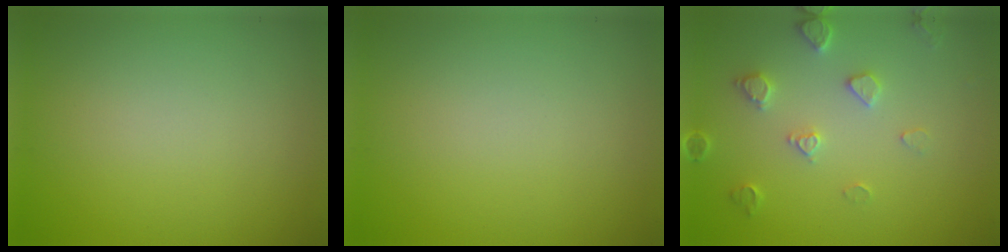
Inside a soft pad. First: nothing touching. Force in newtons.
{"total": 0.0}
{"total": 2.5, "press": 2.4, "slide": 0.5}